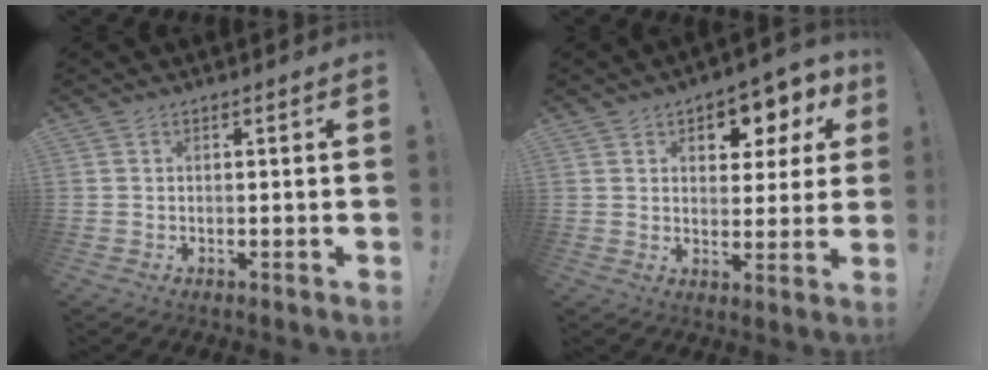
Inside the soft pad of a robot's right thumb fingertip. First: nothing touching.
{"total": 7.4, "force": [4.0, 5.1, 3.6], "torque": [-0.033, -0.033, 0.071]}